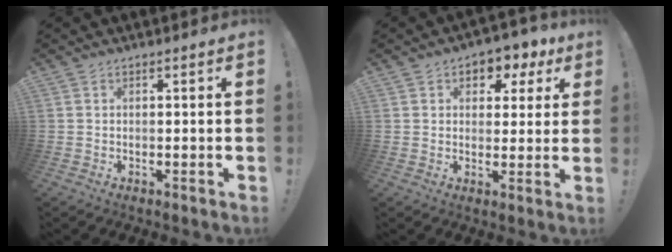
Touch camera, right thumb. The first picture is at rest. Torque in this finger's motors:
{"motor_torque": [0.54, 1.79, 0.32, 0.00, -0.02]}